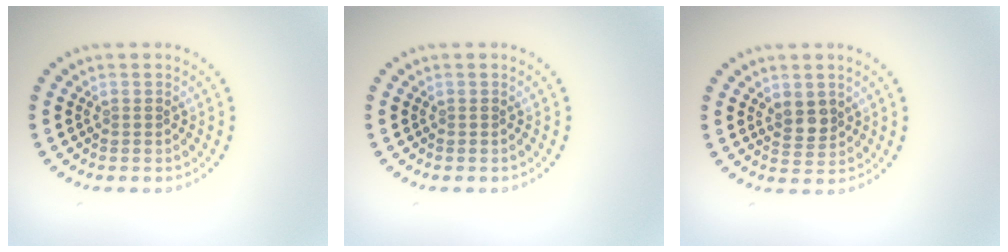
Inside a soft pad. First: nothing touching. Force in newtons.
{"total": 0.0}
{"total": 2.0, "press": 1.8, "slide": 0.9}